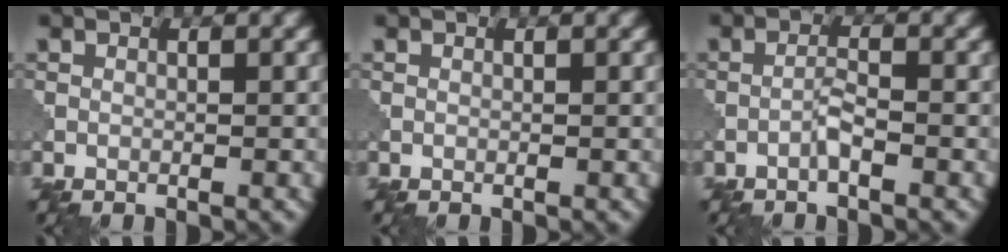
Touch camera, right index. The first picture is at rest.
{"total": 0.0}
{"total": 1.5, "force": [-0.9, 0.1, 1.2], "torque": [-0.024, 0.007, -0.020]}